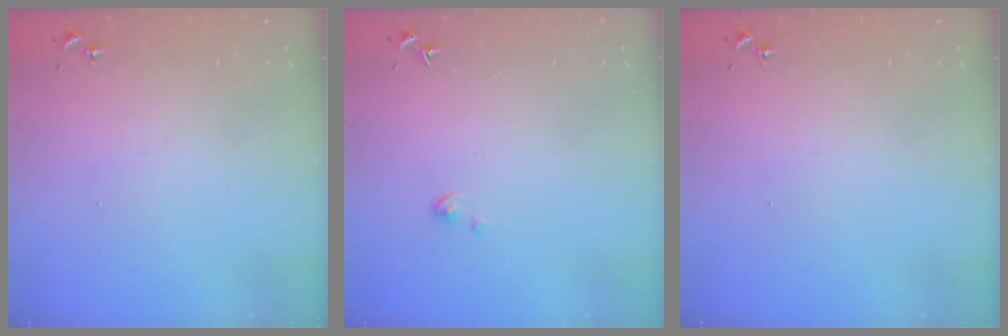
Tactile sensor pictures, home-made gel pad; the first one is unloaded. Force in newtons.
{"total": 1.8, "press": 1.8, "slide": 0.2}
{"total": 0.0}